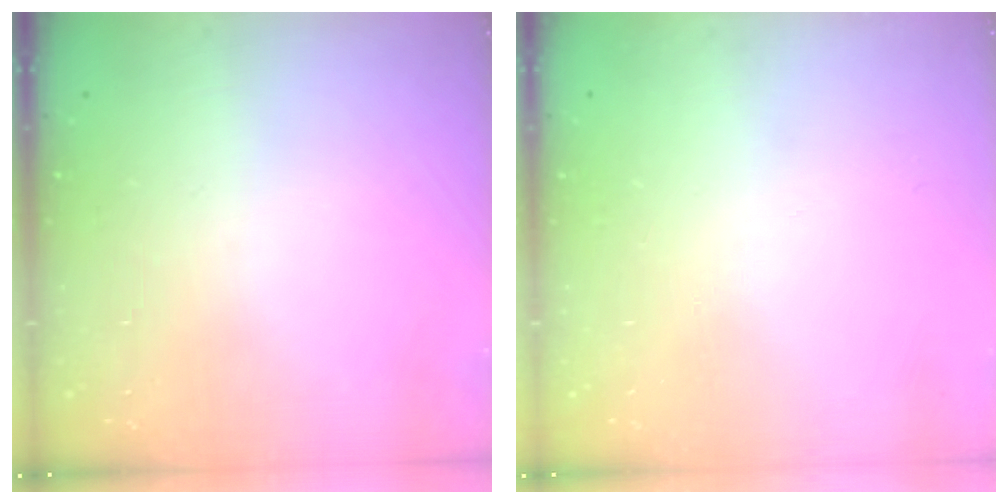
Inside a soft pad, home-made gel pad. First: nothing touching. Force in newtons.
{"total": 0.0}